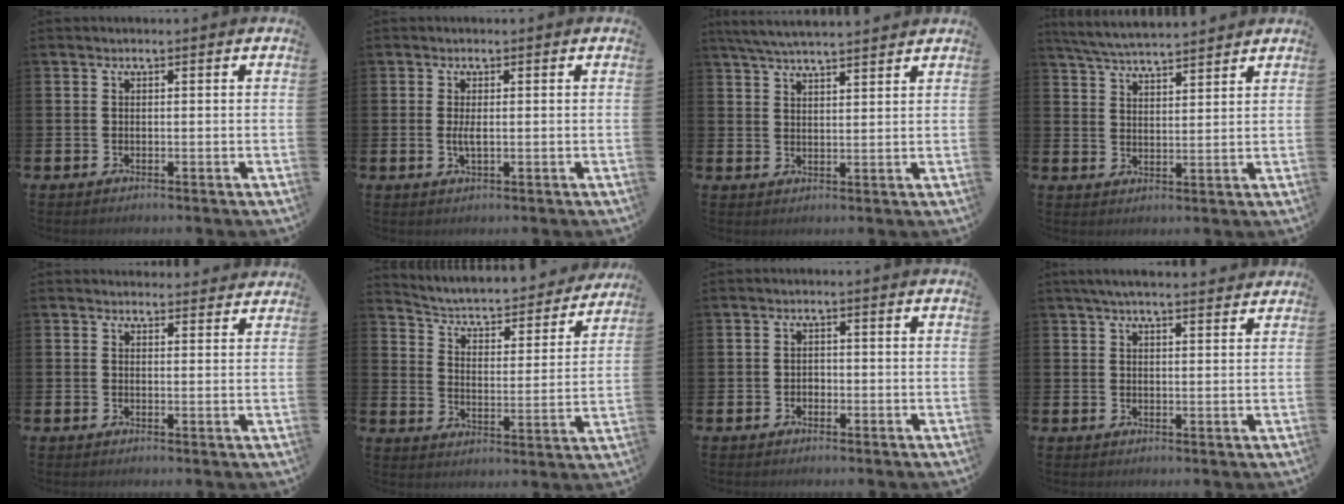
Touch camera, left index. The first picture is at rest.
{"total": 1.7, "force": [0.0, 0.5, 1.7], "torque": [-0.025, -0.002, -0.002]}
{"total": 5.0, "force": [4.8, 0.2, 1.2], "torque": [-0.045, -0.013, 0.090]}
{"total": 5.4, "force": [5.3, 0.1, 0.9], "torque": [-0.041, -0.026, 0.096]}
{"total": 2.1, "force": [2.1, 0.5, -0.1], "torque": [0.012, -0.013, 0.035]}
{"total": 4.6, "force": [4.2, 1.0, 1.4], "torque": [-0.057, -0.039, 0.063]}
{"total": 1.1, "force": [-0.6, 0.9, 0.2], "torque": [0.000, -0.001, -0.014]}
{"total": 3.7, "force": [3.4, 0.5, 1.5], "torque": [-0.036, -0.005, 0.062]}